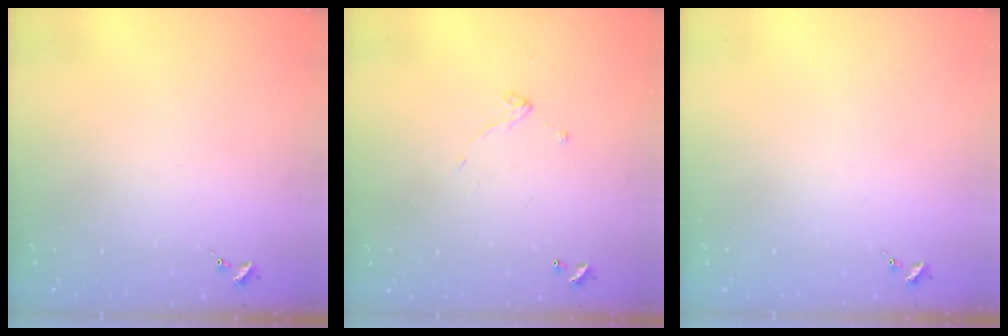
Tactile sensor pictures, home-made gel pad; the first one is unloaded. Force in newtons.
{"total": 4.9, "press": 4.9, "slide": 0.1}
{"total": 0.0}